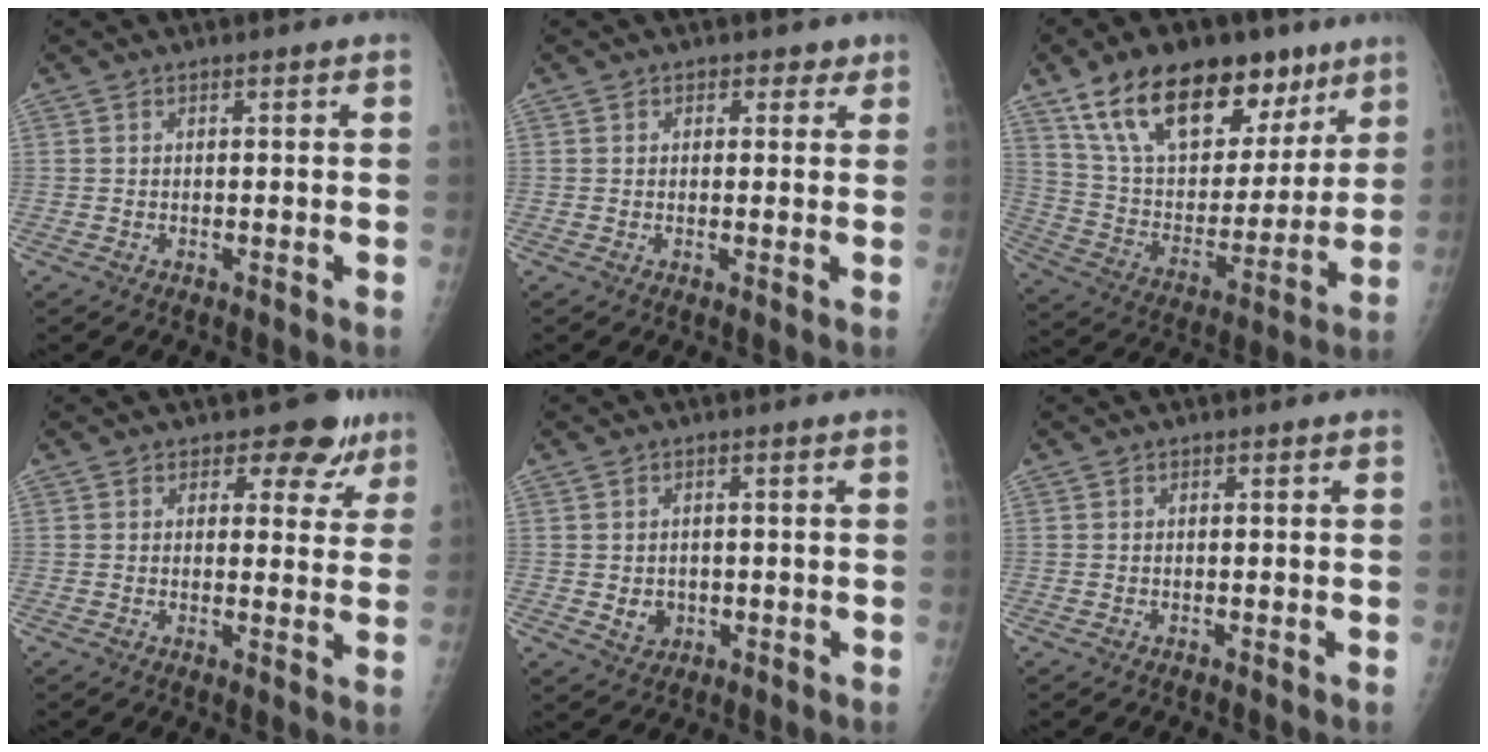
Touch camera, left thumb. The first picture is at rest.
{"total": 2.4, "force": [1.3, 1.9, 0.7], "torque": [0.016, -0.004, 0.010]}
{"total": 25.6, "force": [15.4, 13.7, 15.3], "torque": [-0.214, -0.028, 0.266]}
{"total": 7.3, "force": [4.8, 4.6, 2.9], "torque": [0.005, -0.023, 0.052]}
{"total": 3.4, "force": [-0.4, 3.0, 1.7], "torque": [-0.012, 0.000, 0.004]}
{"total": 0.0}